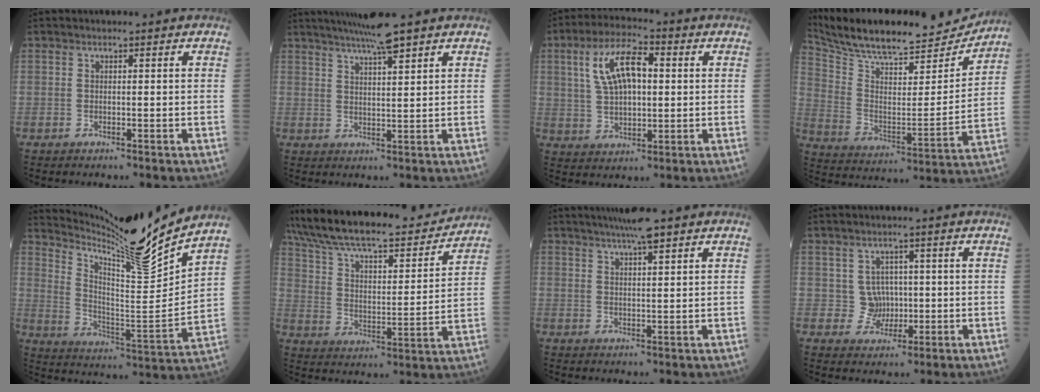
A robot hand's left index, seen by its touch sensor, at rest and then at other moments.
{"total": 5.8, "force": [4.7, -0.4, 3.3], "torque": [-0.058, 0.013, 0.083]}
{"total": 10.3, "force": [2.5, 4.5, 9.0], "torque": [-0.177, 0.023, 0.047]}
{"total": 21.9, "force": [20.1, 4.6, 7.3], "torque": [-0.129, -0.007, 0.305]}
{"total": 16.2, "force": [15.1, -2.3, 5.3], "torque": [-0.109, -0.059, 0.247]}
{"total": 24.0, "force": [21.3, 4.9, 9.9], "torque": [-0.177, 0.007, 0.320]}
{"total": 5.3, "force": [4.1, -0.3, 3.4], "torque": [-0.058, 0.015, 0.072]}
{"total": 3.2, "force": [0.1, 3.2, 0.5], "torque": [-0.003, 0.009, 0.006]}